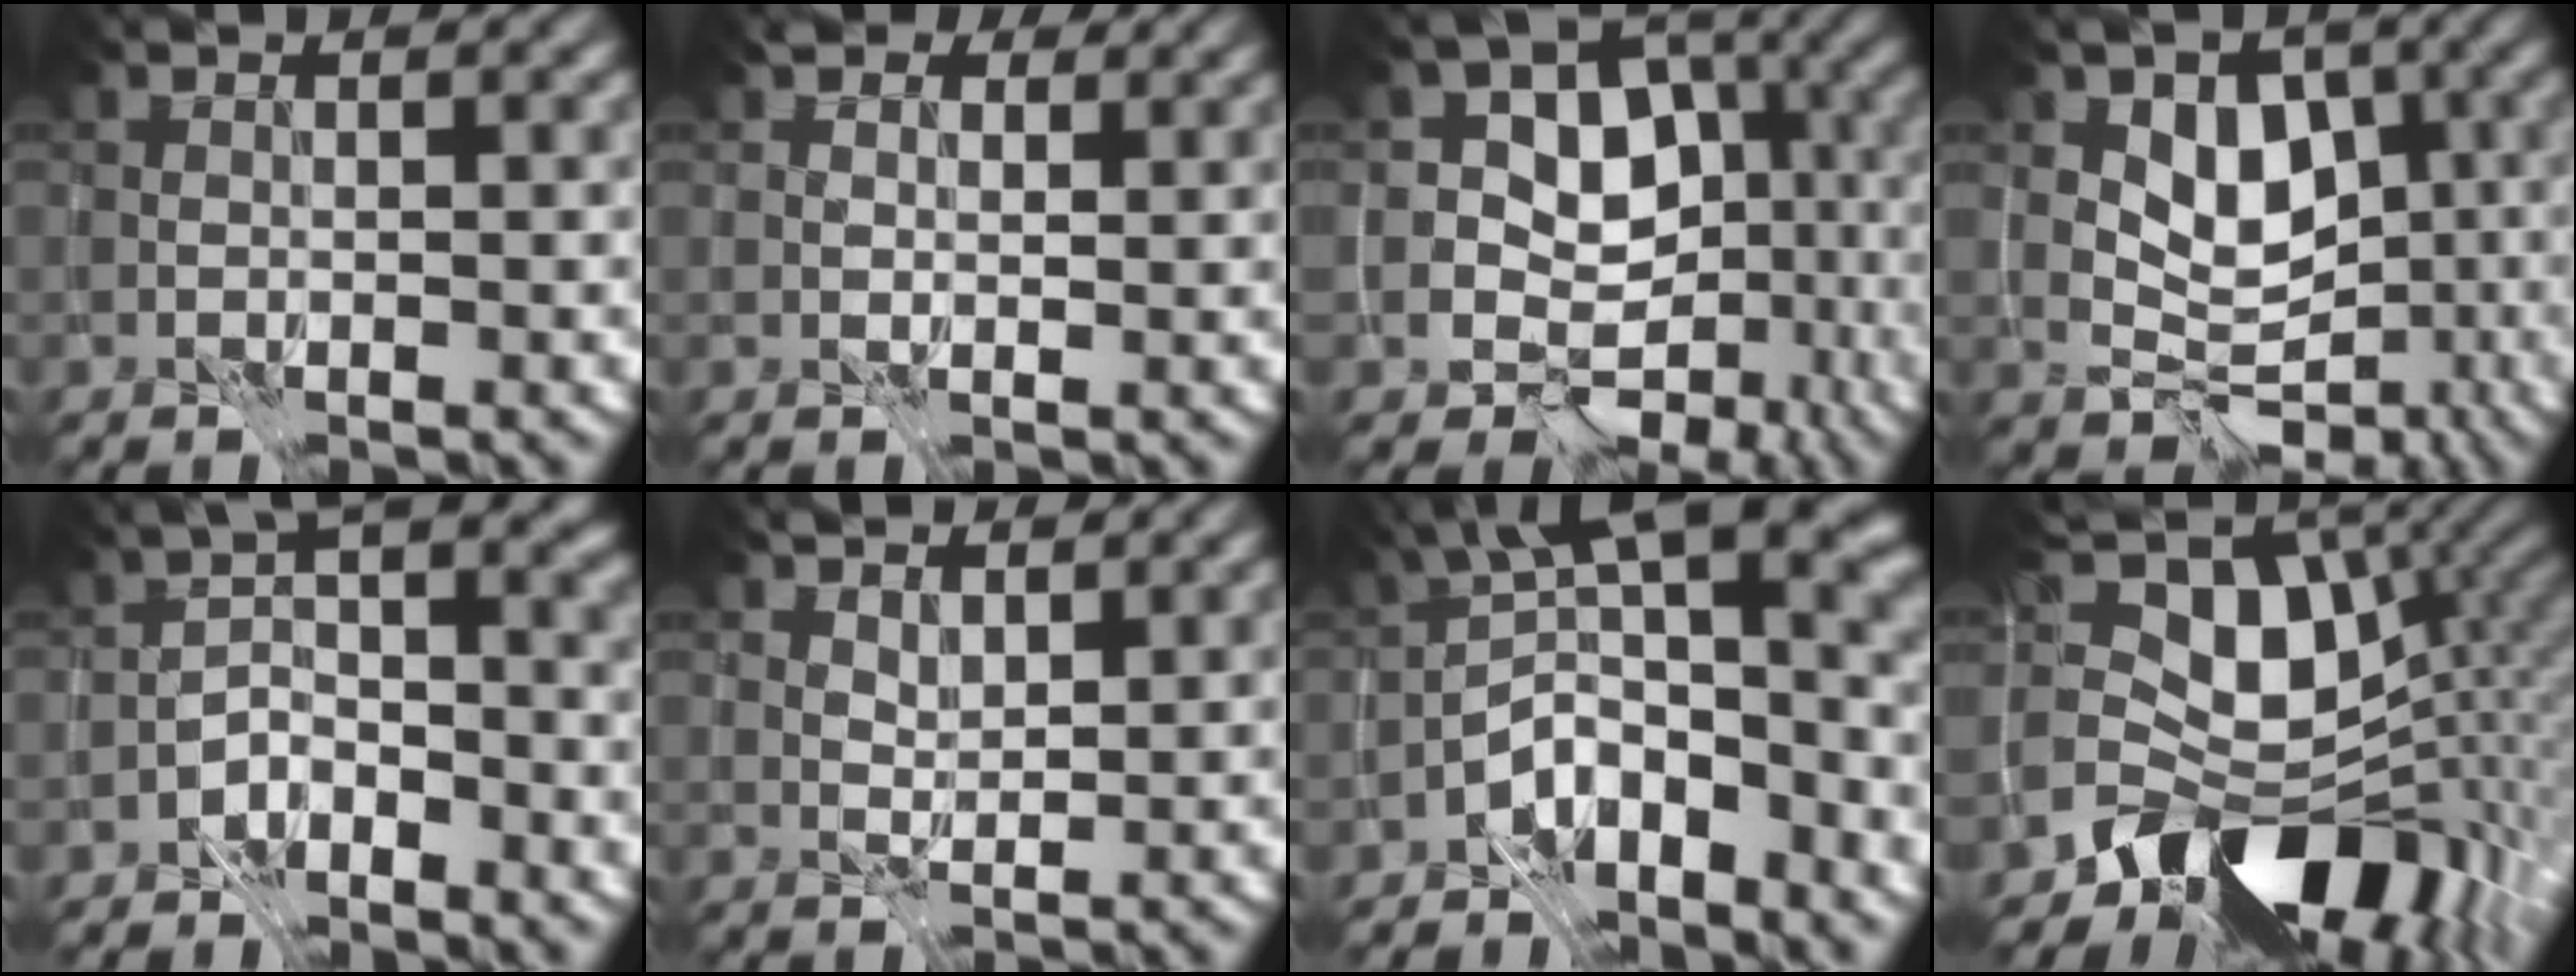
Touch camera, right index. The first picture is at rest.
{"total": 3.0, "force": [1.9, 2.1, 1.1], "torque": [-0.014, 0.005, 0.010]}
{"total": 9.4, "force": [-1.3, 8.0, 4.8], "torque": [-0.022, 0.016, -0.039]}
{"total": 6.4, "force": [0.2, 5.2, 3.7], "torque": [-0.037, 0.007, 0.004]}
{"total": 3.7, "force": [-2.5, 1.7, 2.1], "torque": [-0.035, 0.011, -0.055]}
{"total": 2.4, "force": [2.1, 1.0, 0.6], "torque": [-0.013, -0.007, 0.039]}
{"total": 8.8, "force": [-3.6, 3.9, 7.0], "torque": [-0.094, 0.014, -0.073]}
{"total": 11.4, "force": [-4.8, 7.6, 7.0], "torque": [-0.108, 0.005, -0.092]}